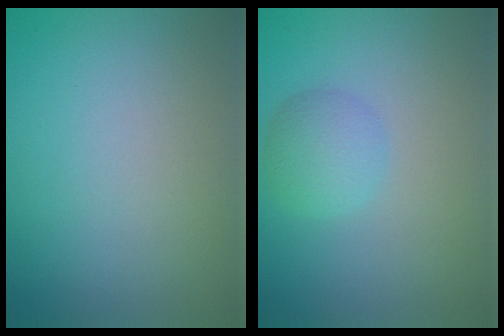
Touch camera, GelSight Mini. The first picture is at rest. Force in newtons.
{"total": 2.6, "press": 2.6, "slide": 0.1}